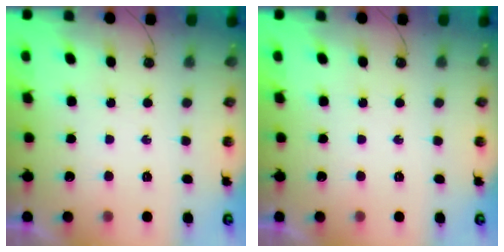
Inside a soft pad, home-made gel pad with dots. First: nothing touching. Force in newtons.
{"total": 0.0}